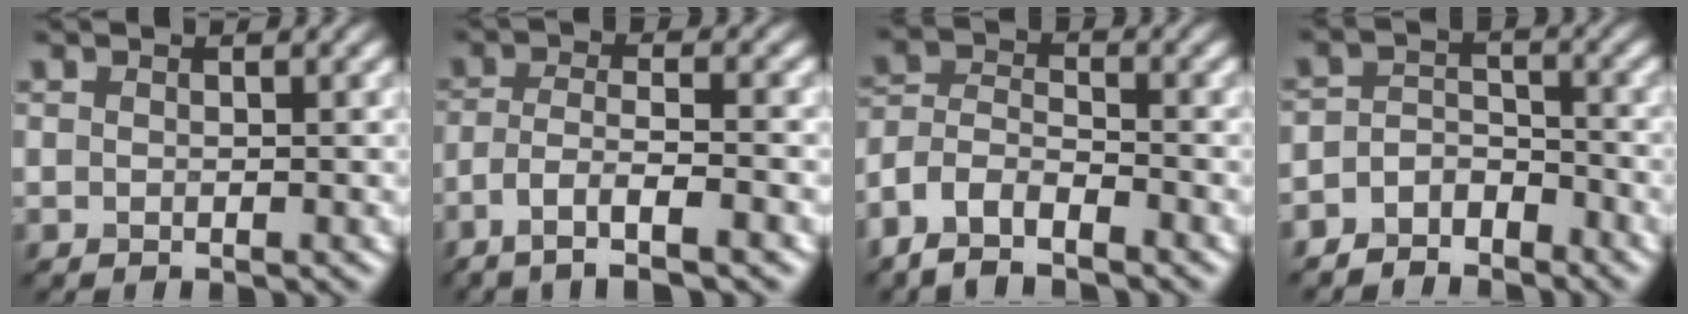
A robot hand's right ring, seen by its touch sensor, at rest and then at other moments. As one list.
[{"total": 5.3, "force": [-3.0, 1.0, 4.2], "torque": [-0.077, 0.005, -0.056]}, {"total": 4.7, "force": [-3.6, 1.7, 2.3], "torque": [-0.044, 0.002, -0.081]}, {"total": 3.7, "force": [-3.1, 1.8, 0.8], "torque": [-0.007, 0.004, -0.063]}]